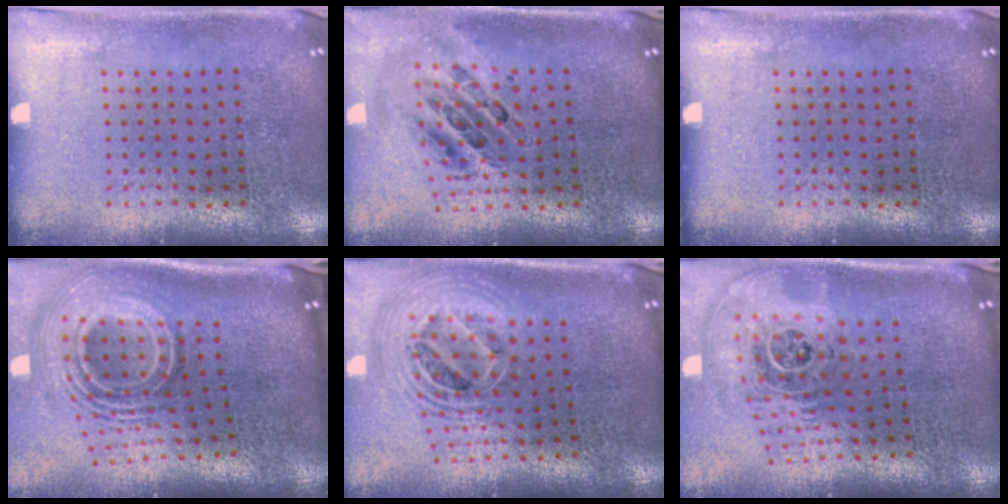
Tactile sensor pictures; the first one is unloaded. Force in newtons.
{"total": 1.0, "press": 0.9, "slide": 0.3}
{"total": 0.0}
{"total": 3.3, "press": 2.0, "slide": 2.5}
{"total": 2.4, "press": 1.8, "slide": 1.6}
{"total": 2.4, "press": 1.6, "slide": 1.7}